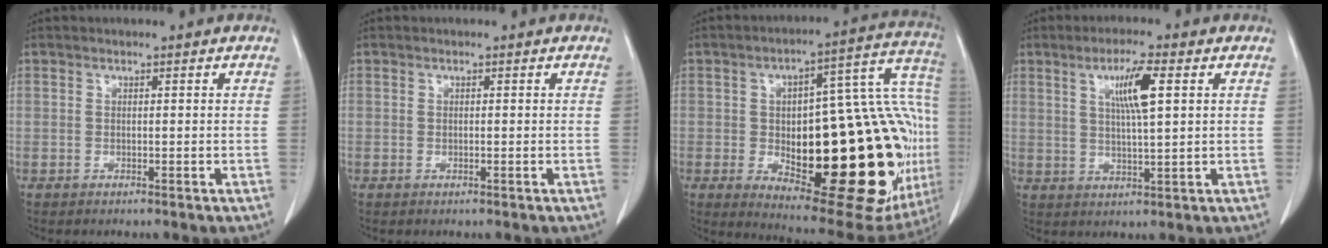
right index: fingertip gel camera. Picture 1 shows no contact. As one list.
[{"total": 0.0}, {"total": 36.3, "force": [-5.6, 12.2, 33.8], "torque": [-0.405, 0.028, -0.059]}, {"total": 6.8, "force": [2.4, 0.4, 6.3], "torque": [-0.114, 0.001, 0.041]}]